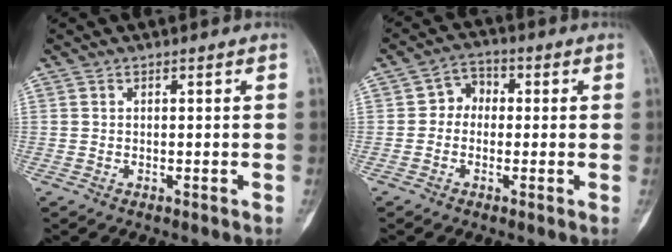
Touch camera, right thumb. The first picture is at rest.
{"total": 4.7, "force": [-0.2, 4.0, 2.4], "torque": [-0.016, 0.018, -0.016]}